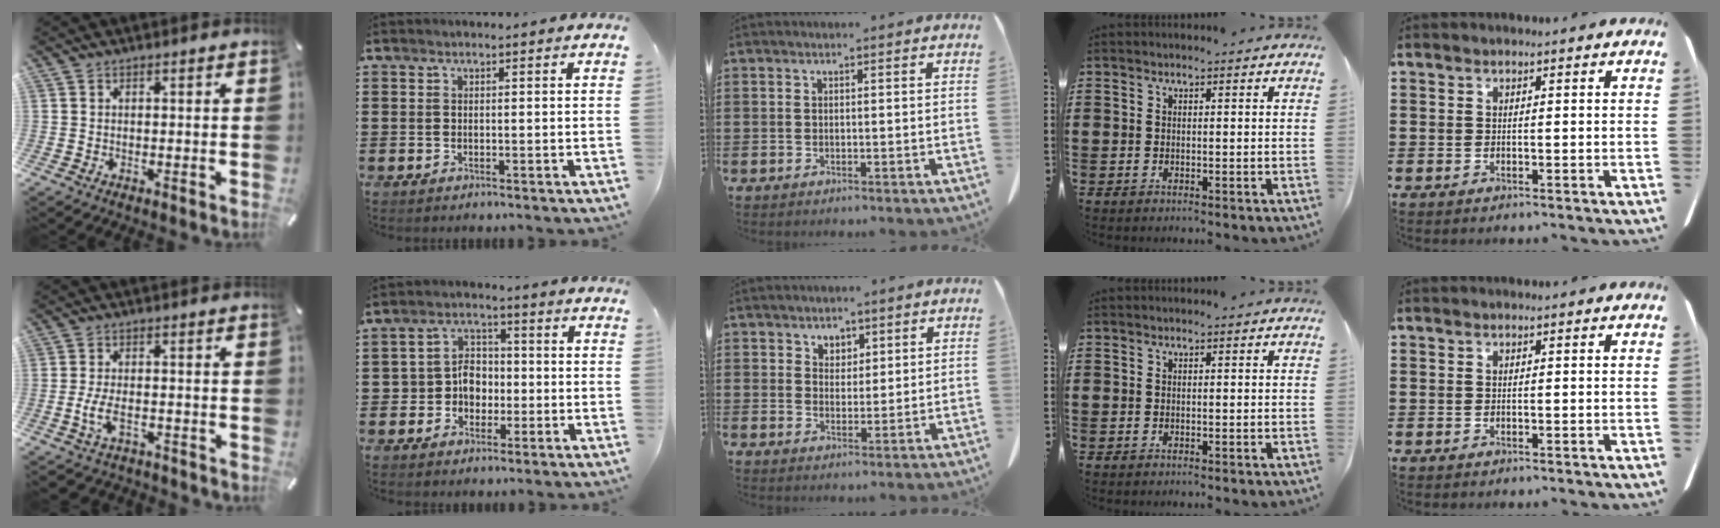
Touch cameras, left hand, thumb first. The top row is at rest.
{"thumb": {"total": 6.2, "force": [-2.7, 3.2, 4.5], "torque": [-0.098, 0.007, -0.052]}, "index": {"total": 5.1, "force": [-1.3, 4.6, 1.9], "torque": [-0.050, 0.016, -0.027]}, "middle": {"total": 3.1, "force": [2.4, 2.0, 0.2], "torque": [-0.006, 0.002, 0.044]}}